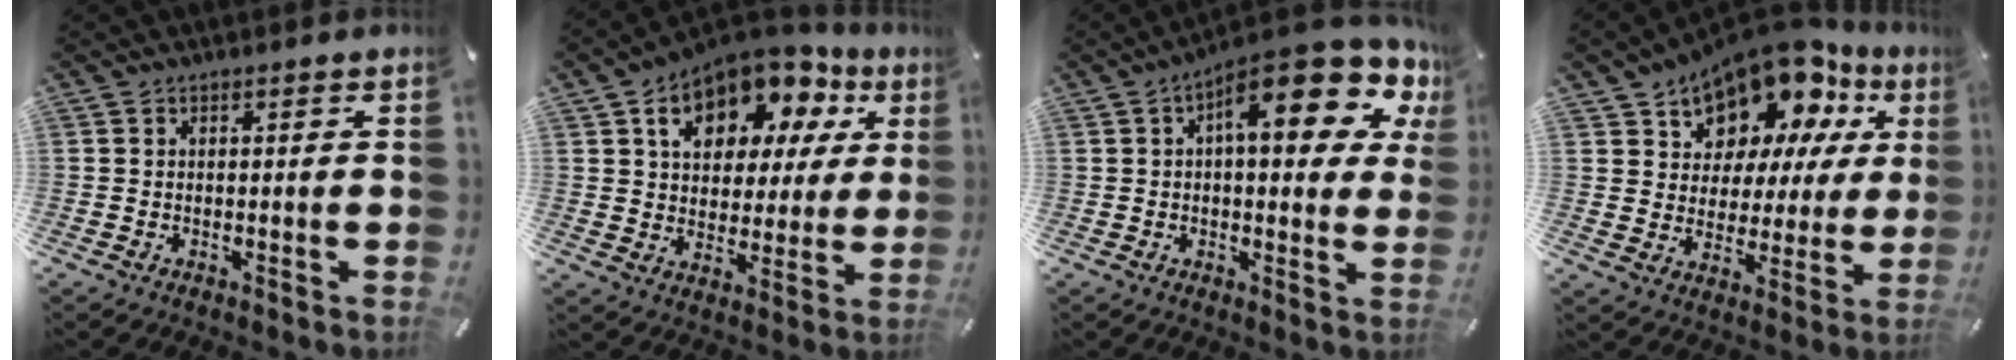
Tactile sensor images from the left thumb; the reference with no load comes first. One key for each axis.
{"total": 13.4, "fx": 7.6, "fy": 9.0, "fz": 6.5, "tx": -0.107, "ty": -0.048, "tz": 0.133}
{"total": 17.2, "fx": 7.8, "fy": 6.2, "fz": 14.0, "tx": -0.192, "ty": -0.050, "tz": 0.122}
{"total": 13.5, "fx": 10.9, "fy": 7.1, "fz": 3.6, "tx": -0.073, "ty": -0.102, "tz": 0.192}